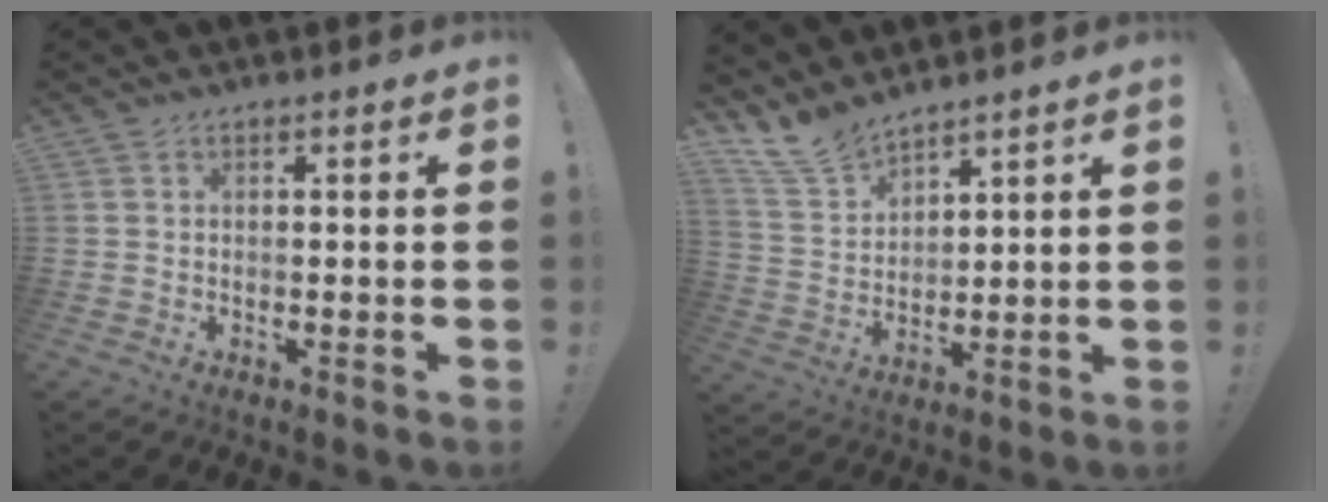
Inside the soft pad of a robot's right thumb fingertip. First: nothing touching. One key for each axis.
{"total": 9.9, "fx": 8.9, "fy": 3.6, "fz": 2.2, "tx": -0.059, "ty": -0.063, "tz": 0.176}